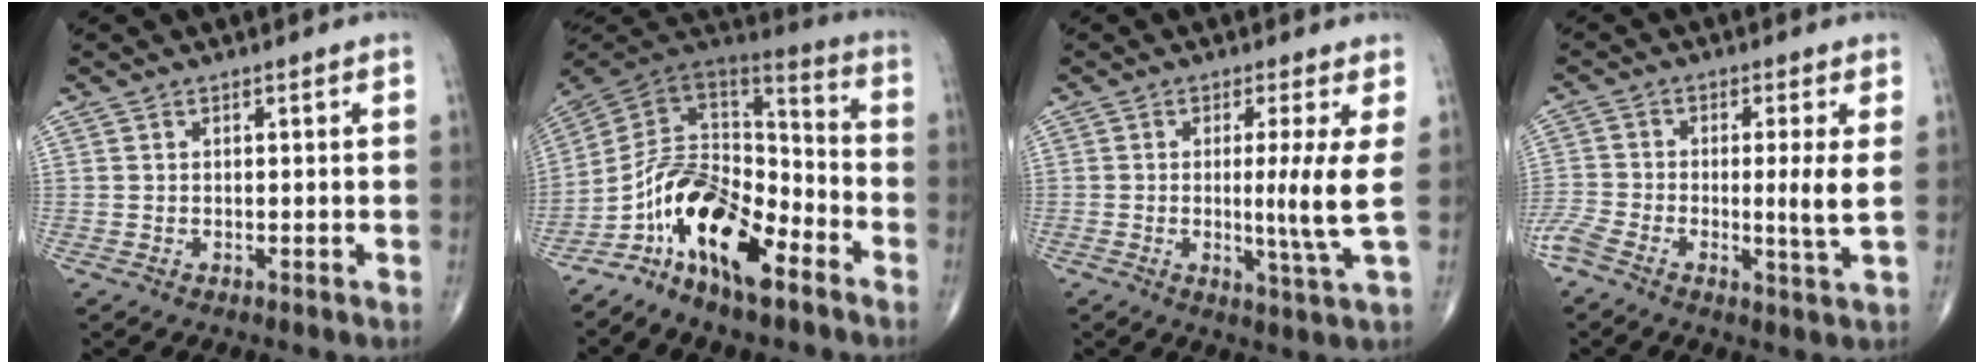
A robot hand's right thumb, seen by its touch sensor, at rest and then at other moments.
{"total": 18.4, "force": [-9.7, 8.3, 13.2], "torque": [-0.208, 0.082, -0.180]}
{"total": 7.1, "force": [0.5, -1.0, 7.1], "torque": [-0.135, -0.025, 0.005]}
{"total": 7.9, "force": [-1.6, 0.9, 7.7], "torque": [-0.168, -0.004, -0.041]}